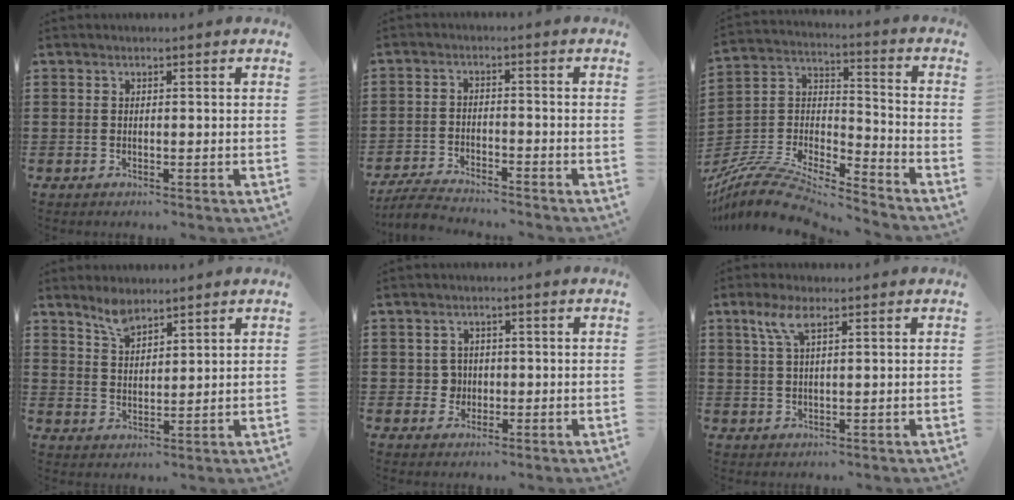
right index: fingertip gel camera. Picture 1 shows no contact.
{"total": 4.1, "force": [-4.0, 0.4, 0.6], "torque": [-0.027, -0.001, -0.087]}
{"total": 10.0, "force": [-9.0, 2.2, 3.7], "torque": [-0.083, 0.012, -0.183]}
{"total": 4.2, "force": [3.6, 1.3, 1.8], "torque": [-0.046, -0.004, 0.067]}
{"total": 2.7, "force": [-0.2, 2.6, 1.0], "torque": [-0.028, 0.007, -0.007]}
{"total": 4.2, "force": [2.2, 1.1, 3.4], "torque": [-0.074, 0.007, 0.038]}